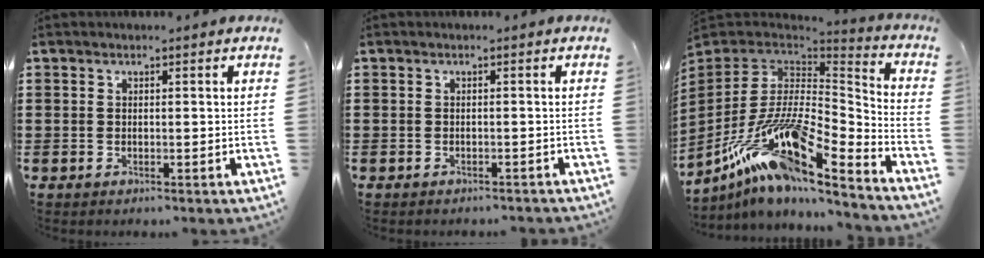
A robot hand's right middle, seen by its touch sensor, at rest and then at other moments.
{"total": 0.7, "force": [-0.7, 0.1, 0.1], "torque": [-0.003, 0.000, -0.014]}
{"total": 16.2, "force": [-9.5, 4.9, 12.2], "torque": [-0.261, 0.009, -0.187]}